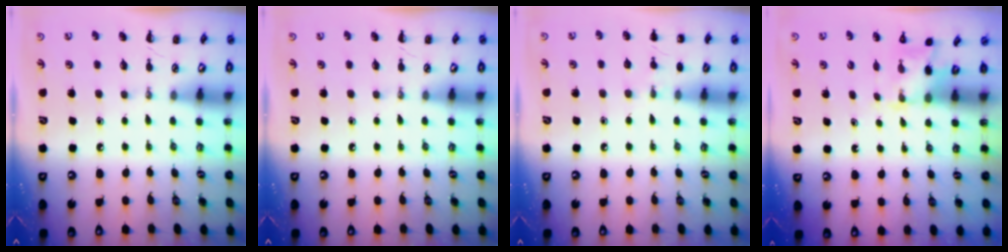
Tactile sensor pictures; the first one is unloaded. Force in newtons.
{"total": 0.0}
{"total": 5.9, "press": 5.7, "slide": 1.7}
{"total": 1.9, "press": 1.8, "slide": 0.6}